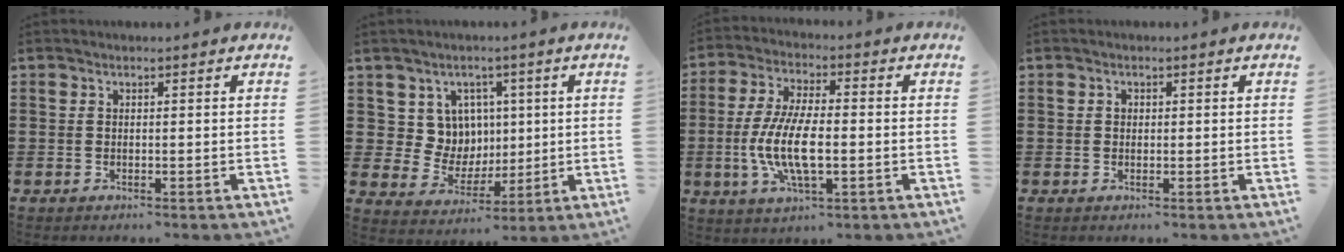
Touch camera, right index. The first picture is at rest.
{"total": 7.6, "force": [2.4, 7.0, 1.7], "torque": [-0.064, 0.000, 0.050]}
{"total": 10.0, "force": [-2.0, 3.5, 9.1], "torque": [-0.200, -0.012, -0.040]}
{"total": 0.7, "force": [0.1, 0.6, 0.4], "torque": [-0.009, 0.003, 0.002]}